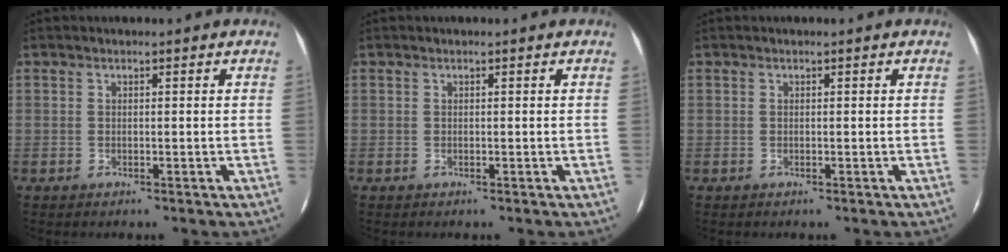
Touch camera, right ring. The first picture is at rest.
{"total": 0.0}
{"total": 0.0}